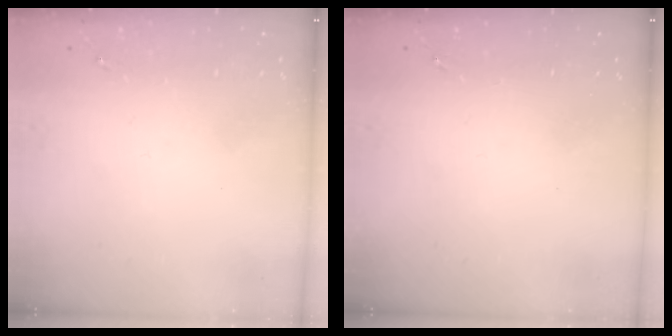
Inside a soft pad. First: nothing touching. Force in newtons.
{"total": 0.0}